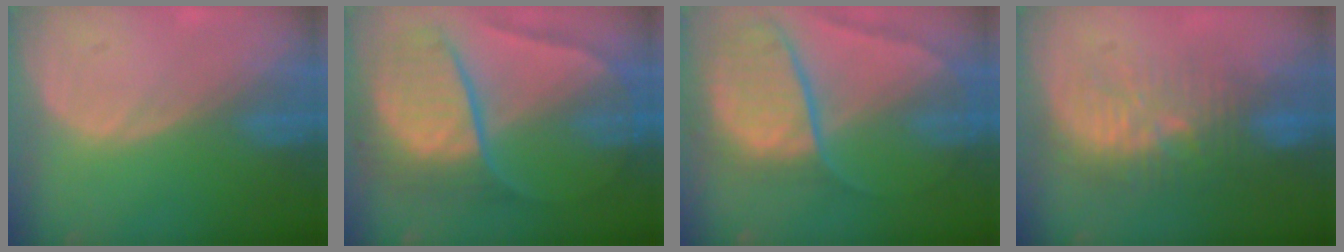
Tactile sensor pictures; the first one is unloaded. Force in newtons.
{"total": 10.8, "press": 10.7, "slide": 1.1}
{"total": 10.7, "press": 8.9, "slide": 5.9}
{"total": 9.6, "press": 9.2, "slide": 2.8}